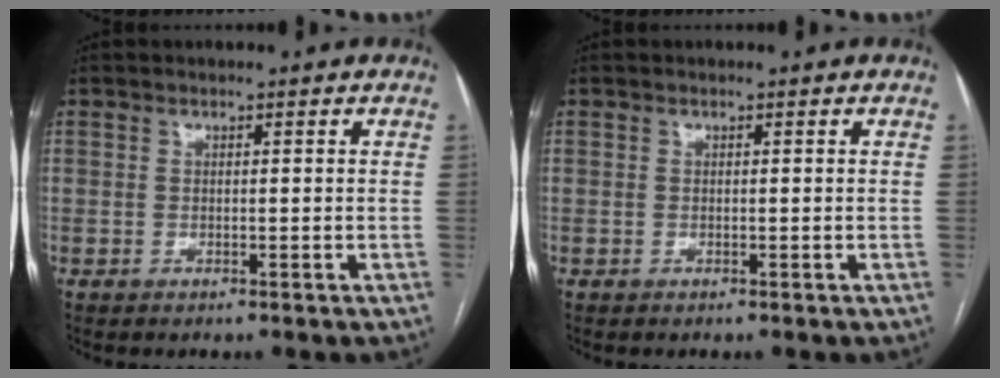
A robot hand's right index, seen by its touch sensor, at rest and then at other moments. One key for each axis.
{"total": 0.0}